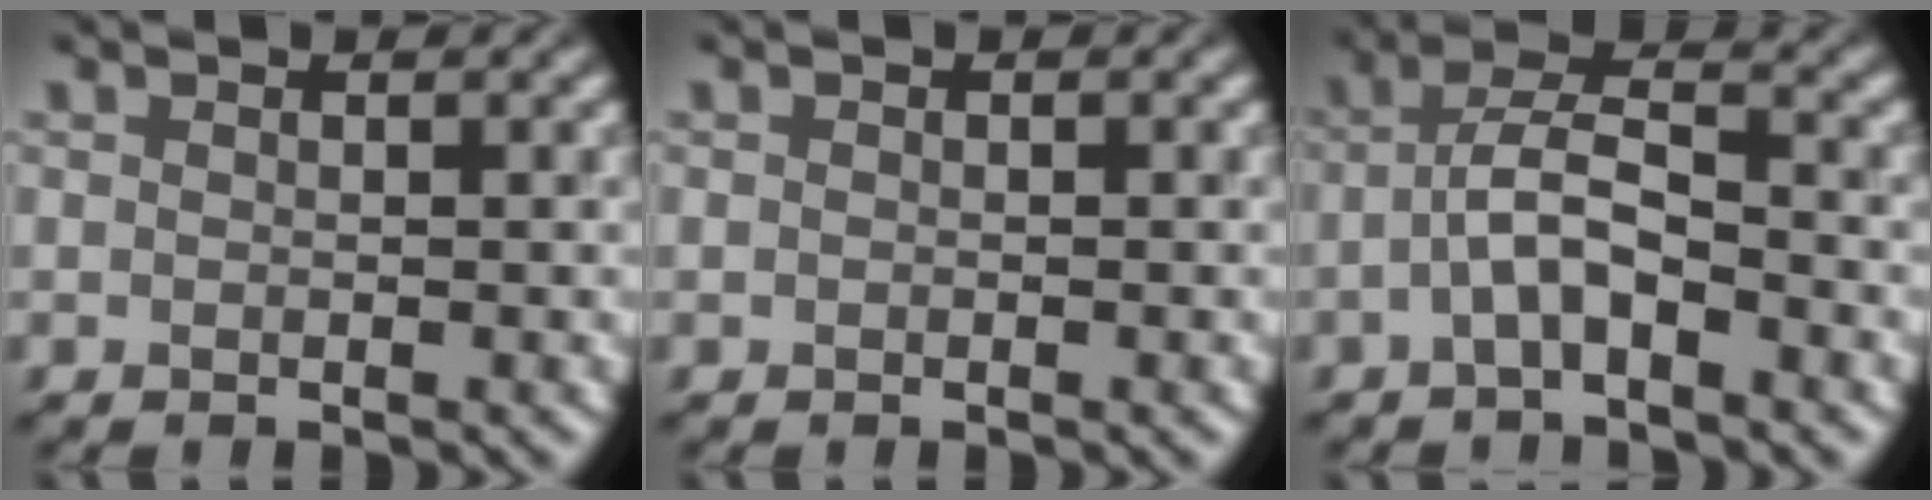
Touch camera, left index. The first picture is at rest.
{"total": 0.0}
{"total": 3.9, "force": [-1.6, 1.2, 3.4], "torque": [-0.065, 0.014, -0.039]}